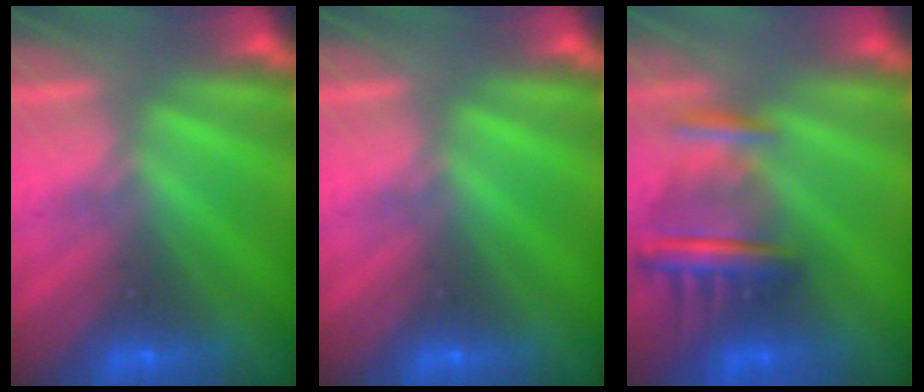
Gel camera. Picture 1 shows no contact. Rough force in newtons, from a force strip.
{"total": 0.0}
{"total": 8.6}